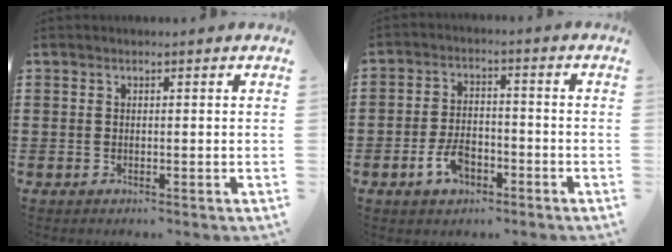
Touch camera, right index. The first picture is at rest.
{"total": 5.2, "force": [-2.8, 2.8, 3.3], "torque": [-0.077, 0.003, -0.056]}